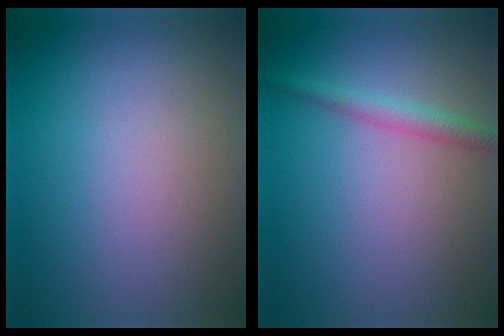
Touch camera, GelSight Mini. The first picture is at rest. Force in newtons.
{"total": 1.9, "press": 1.9, "slide": 0.0}